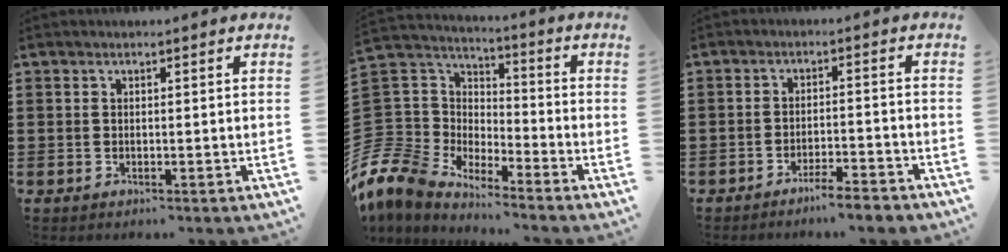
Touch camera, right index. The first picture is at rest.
{"total": 8.4, "force": [-7.0, 4.6, 0.7], "torque": [-0.087, -0.018, -0.152]}
{"total": 3.7, "force": [-3.4, -0.1, 1.5], "torque": [-0.025, -0.001, -0.066]}